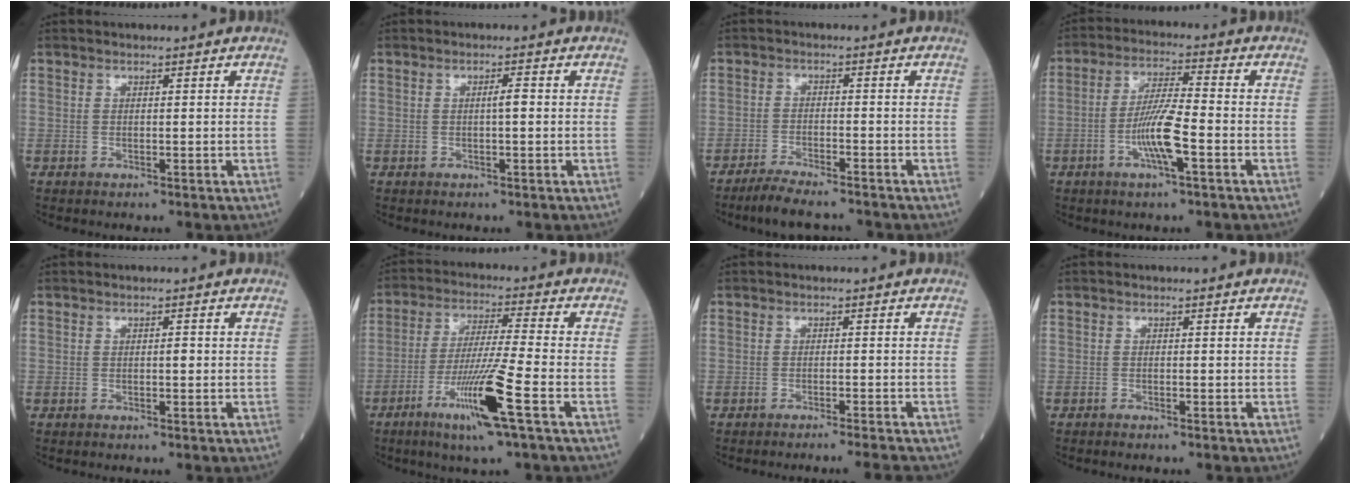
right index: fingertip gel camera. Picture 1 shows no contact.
{"total": 1.7, "force": [0.1, 0.1, 1.7], "torque": [-0.029, 0.003, 0.000]}
{"total": 7.0, "force": [-6.3, 0.9, 2.9], "torque": [-0.047, -0.017, -0.106]}
{"total": 8.0, "force": [-2.7, 0.7, 7.5], "torque": [-0.145, 0.002, -0.055]}
{"total": 0.8, "force": [-0.1, 0.2, 0.7], "torque": [-0.009, 0.001, -0.002]}
{"total": 11.6, "force": [-5.3, -1.1, 10.2], "torque": [-0.198, -0.019, -0.100]}
{"total": 4.4, "force": [-4.2, -0.9, 1.0], "torque": [-0.005, -0.007, -0.057]}
{"total": 1.2, "force": [-1.0, 0.1, 0.5], "torque": [-0.009, -0.002, -0.012]}